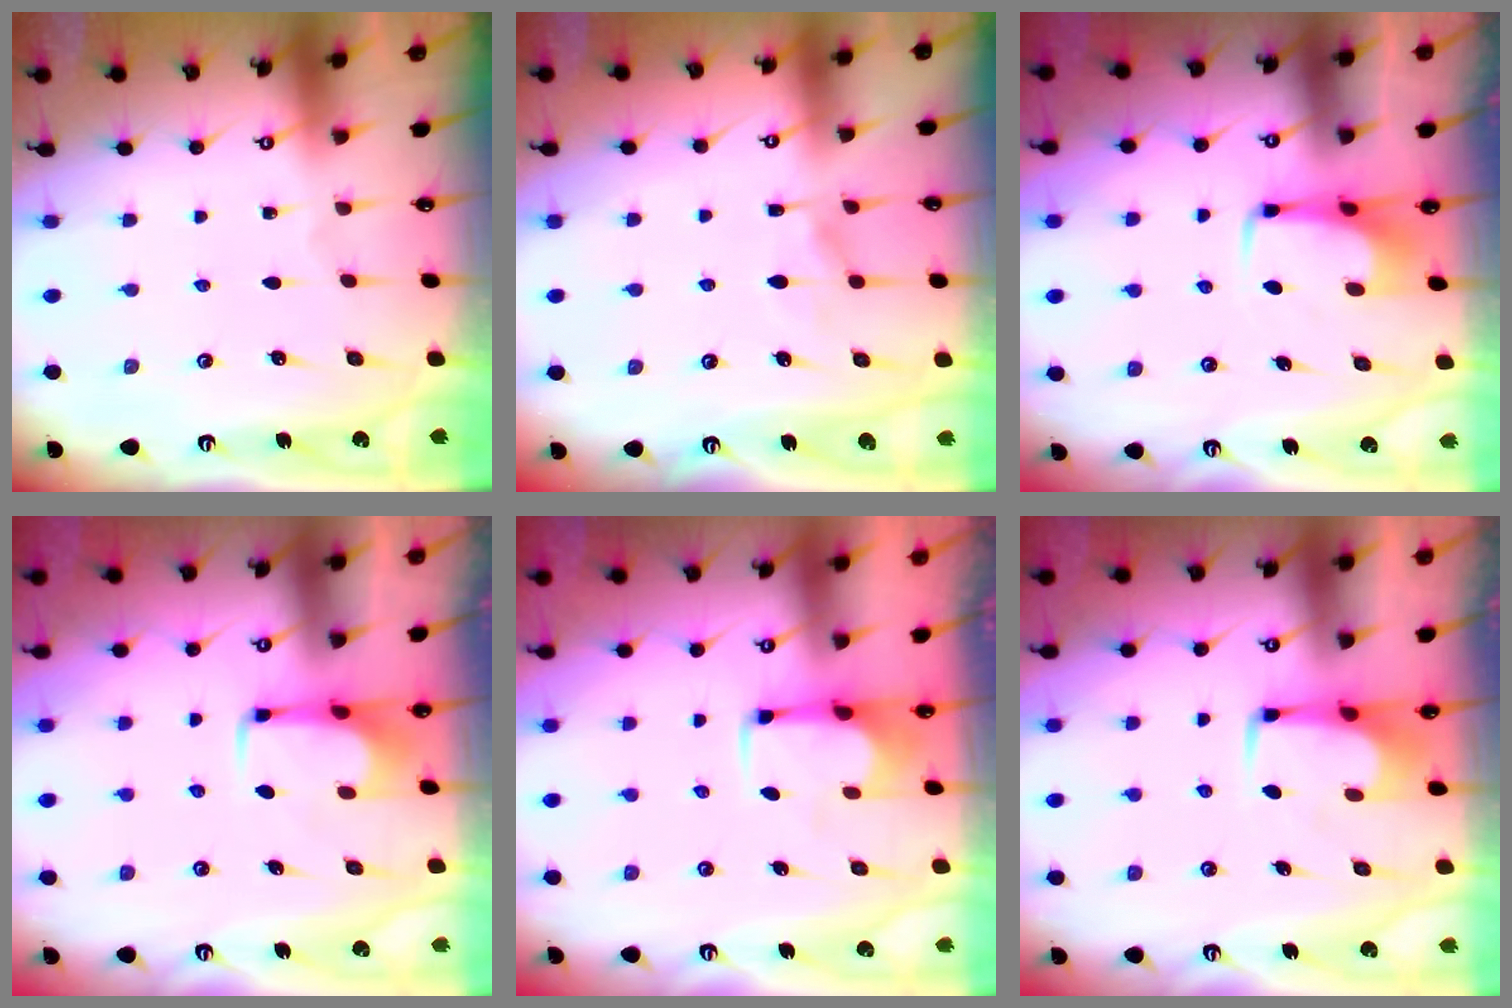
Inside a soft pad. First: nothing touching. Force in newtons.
{"total": 6.4, "press": 6.4, "slide": 0.6}
{"total": 2.9, "press": 2.8, "slide": 0.4}
{"total": 1.7, "press": 1.6, "slide": 0.4}
{"total": 2.6, "press": 2.4, "slide": 1.1}
{"total": 1.8, "press": 1.7, "slide": 0.7}